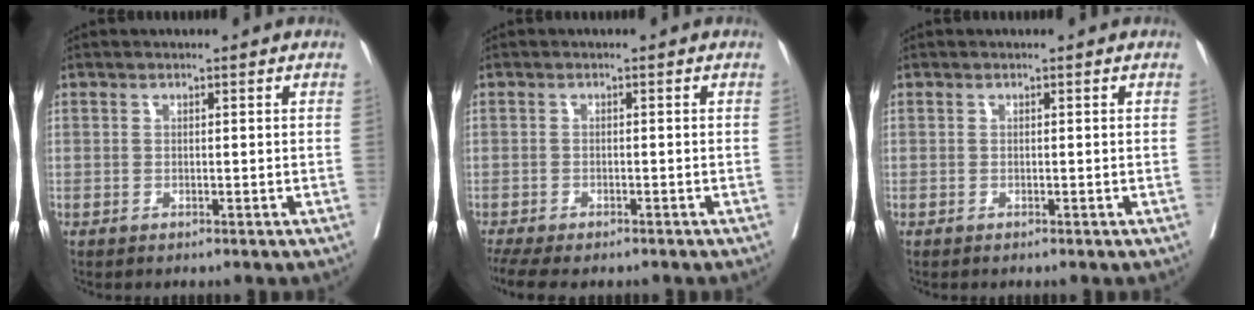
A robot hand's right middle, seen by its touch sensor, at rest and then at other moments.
{"total": 8.5, "force": [-6.8, 2.9, 4.4], "torque": [-0.081, -0.005, -0.102]}
{"total": 0.0}